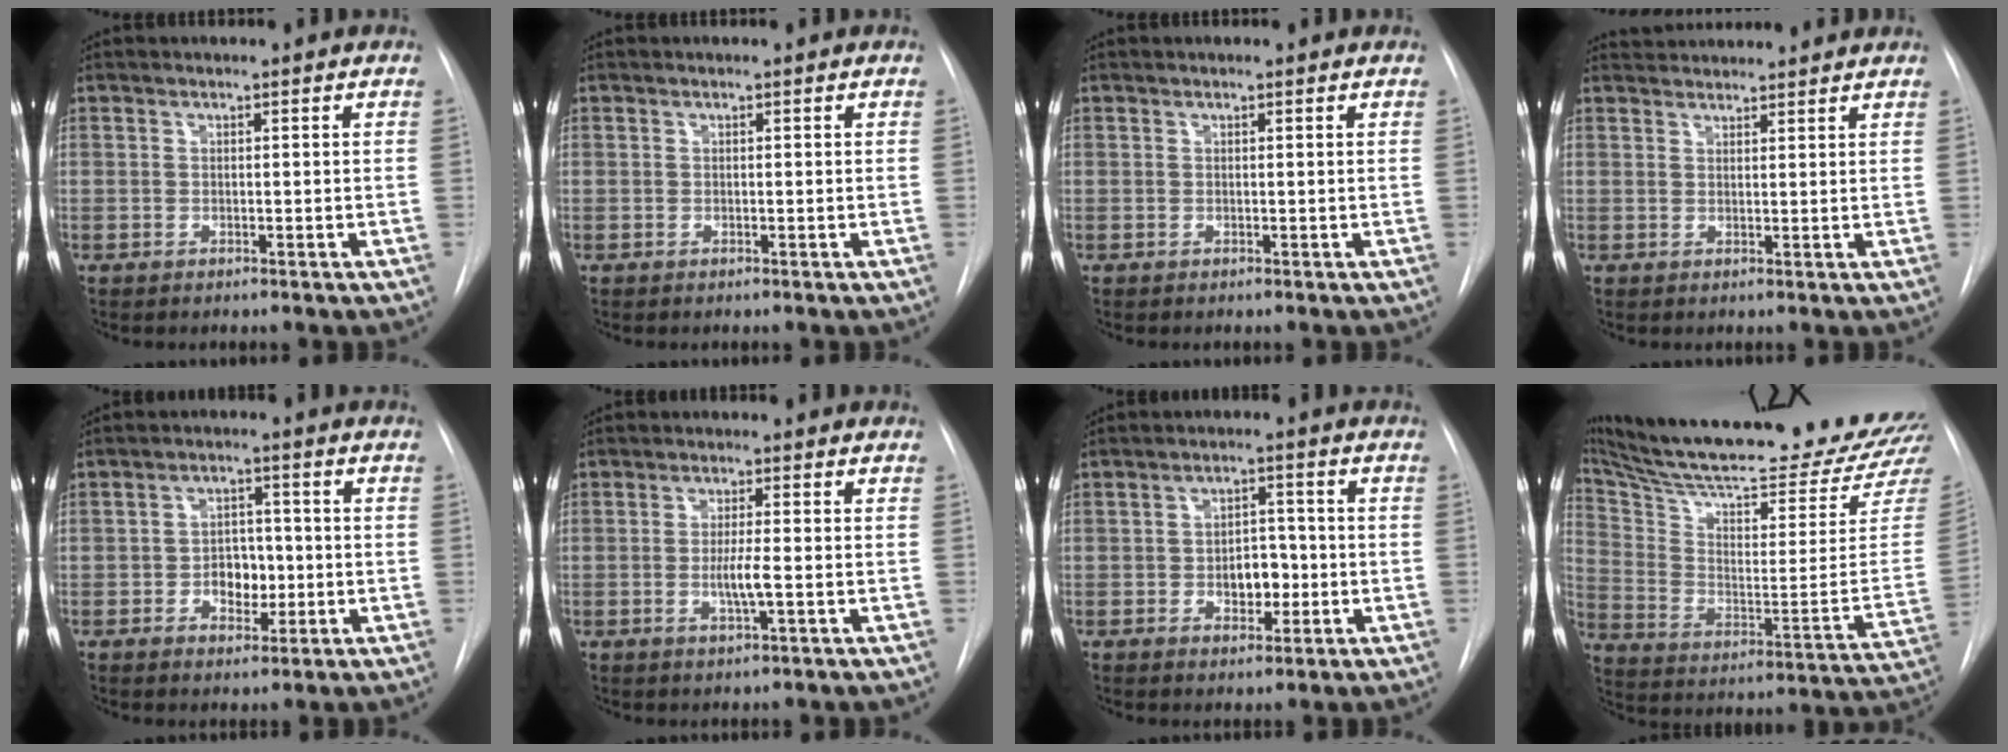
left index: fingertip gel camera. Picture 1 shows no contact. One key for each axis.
{"total": 0.0}
{"total": 0.7, "fx": 0.7, "fy": 0.1, "fz": 0.2, "tx": -0.007, "ty": 0.006, "tz": 0.008}
{"total": 6.9, "fx": 6.8, "fy": 0.9, "fz": 1.1, "tx": -0.016, "ty": 0.033, "tz": 0.090}
{"total": 5.0, "fx": -1.0, "fy": 3.4, "fz": 3.6, "tx": -0.053, "ty": 0.008, "tz": -0.012}
{"total": 3.6, "fx": -0.7, "fy": 0.1, "fz": 3.5, "tx": -0.068, "ty": -0.006, "tz": -0.012}
{"total": 5.0, "fx": -1.1, "fy": 3.1, "fz": 3.8, "tx": -0.052, "ty": 0.010, "tz": -0.011}
{"total": 30.9, "fx": 28.2, "fy": 0.3, "fz": 12.6, "tx": -0.216, "ty": -0.113, "tz": 0.396}